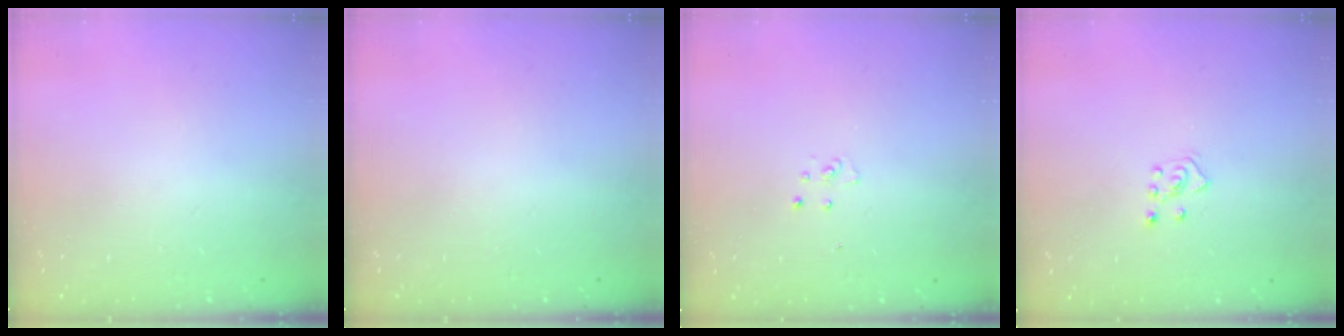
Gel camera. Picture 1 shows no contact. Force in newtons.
{"total": 0.0}
{"total": 3.6, "press": 3.6, "slide": 0.3}
{"total": 4.6, "press": 4.5, "slide": 0.8}